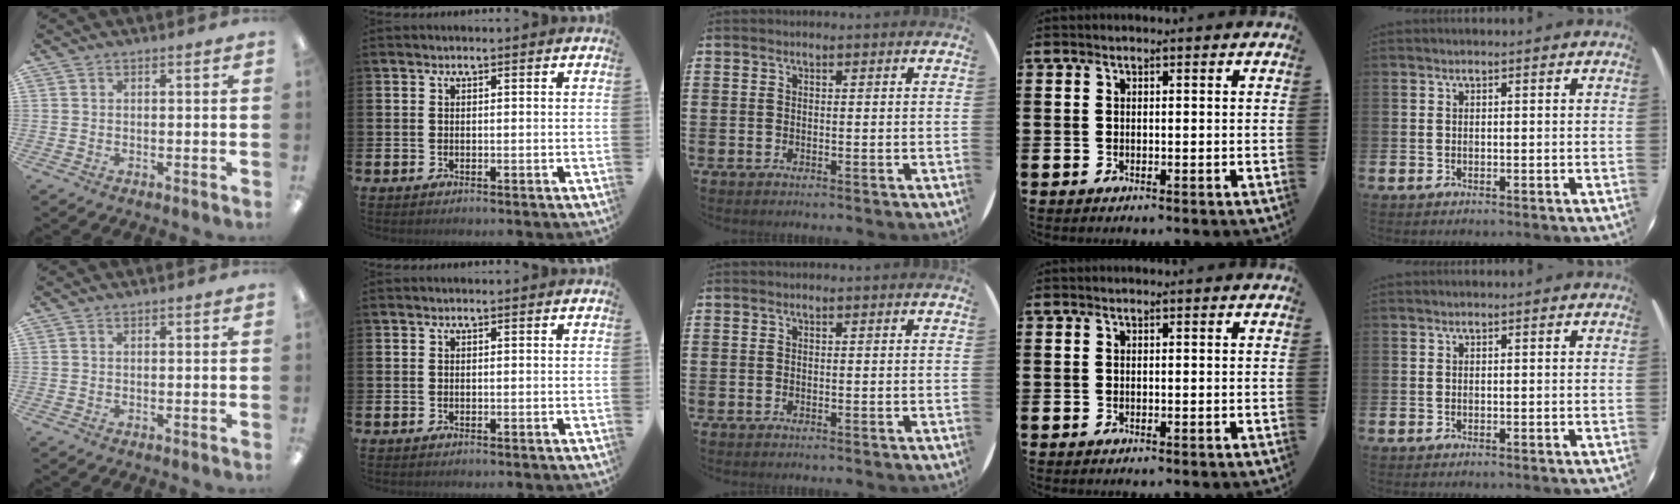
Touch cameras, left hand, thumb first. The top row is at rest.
{}